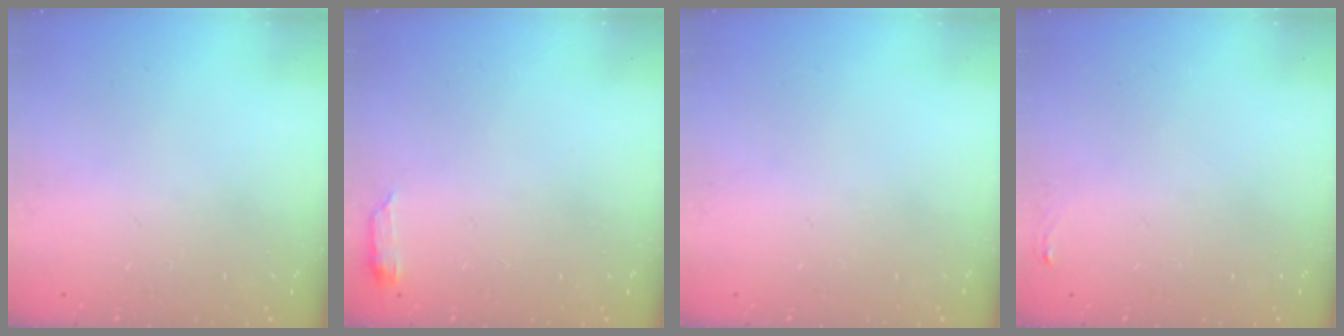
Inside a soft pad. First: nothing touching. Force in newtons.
{"total": 3.4, "press": 3.3, "slide": 0.5}
{"total": 0.0}
{"total": 3.3, "press": 3.2, "slide": 1.1}